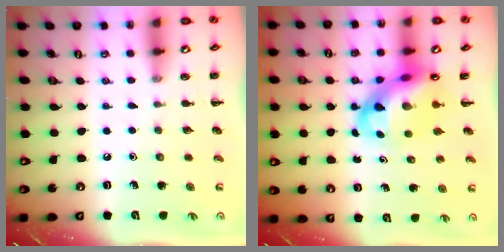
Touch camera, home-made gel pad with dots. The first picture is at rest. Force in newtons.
{"total": 8.2, "press": 7.8, "slide": 2.4}